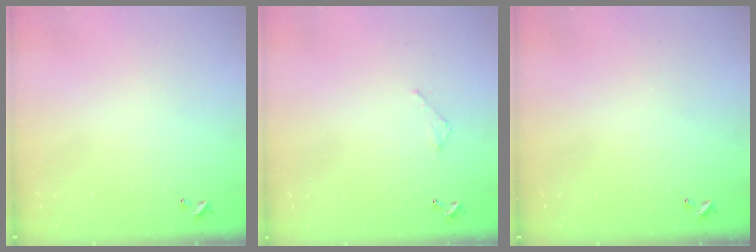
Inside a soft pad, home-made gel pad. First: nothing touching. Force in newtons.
{"total": 2.1, "press": 2.1, "slide": 0.2}
{"total": 0.0}